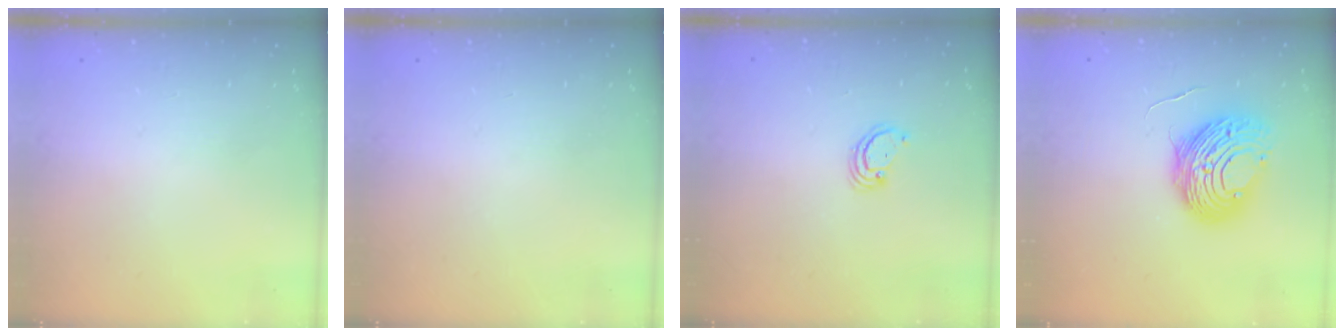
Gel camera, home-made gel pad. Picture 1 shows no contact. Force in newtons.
{"total": 0.0}
{"total": 2.4, "press": 2.4, "slide": 0.2}
{"total": 12.2, "press": 12.2, "slide": 1.4}